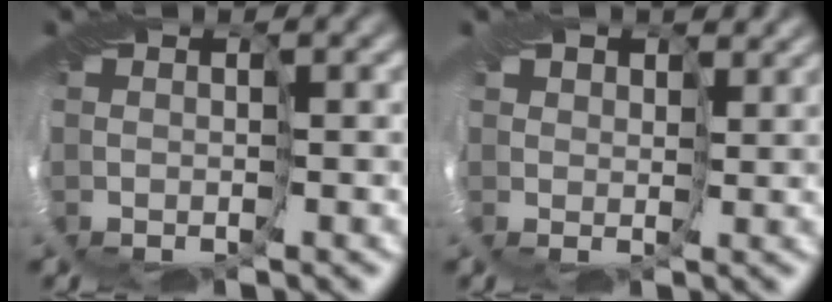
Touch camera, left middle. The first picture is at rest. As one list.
[{"total": 3.0, "force": [2.5, 1.6, 0.7], "torque": [-0.021, 0.003, 0.032]}]